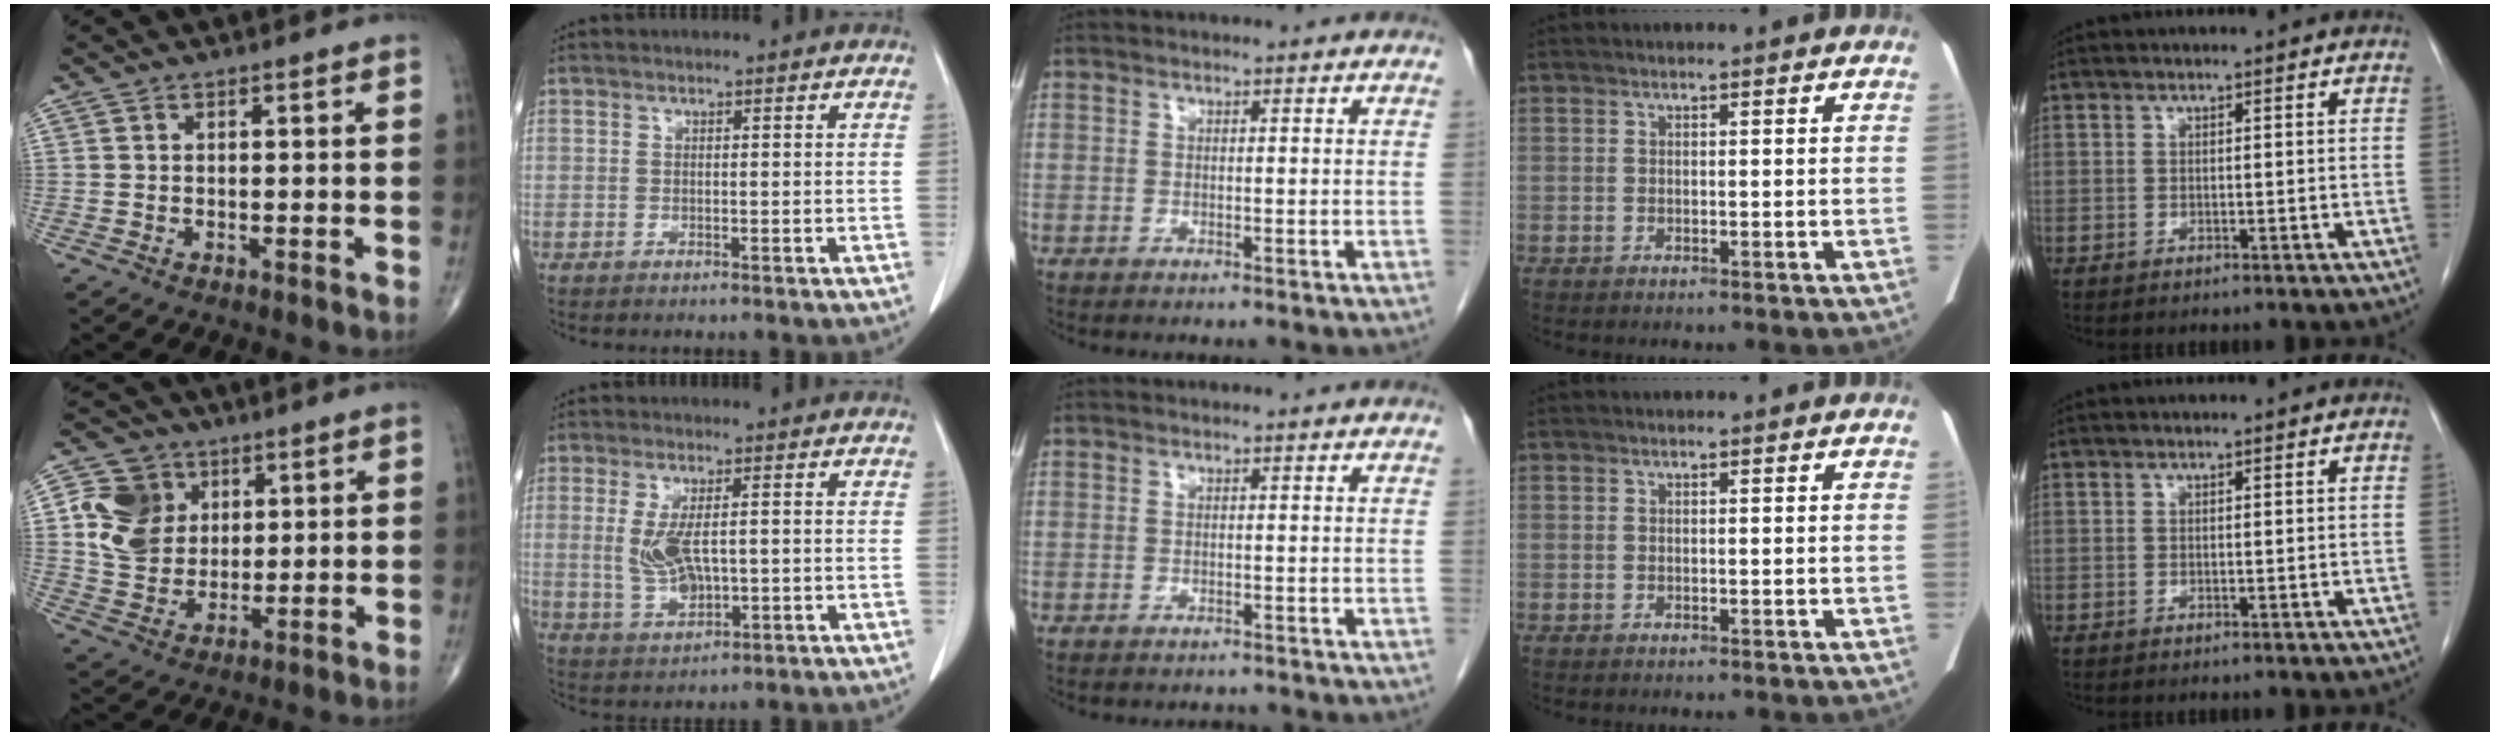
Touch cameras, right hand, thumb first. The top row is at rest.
{"thumb": {"total": 11.2, "force": [3.2, 9.5, 5.1], "torque": [-0.061, -0.007, 0.063]}, "index": {"total": 6.2, "force": [0.0, 2.3, 5.7], "torque": [-0.121, -0.001, 0.009]}, "middle": {"total": 3.1, "force": [-2.8, 1.1, 0.9], "torque": [-0.009, -0.004, -0.033]}}